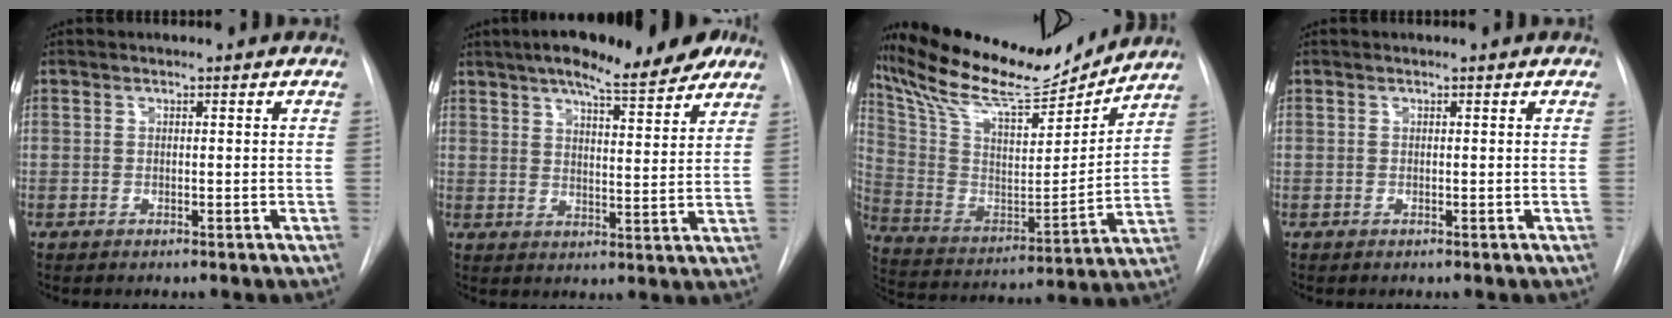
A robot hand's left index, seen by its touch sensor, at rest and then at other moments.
{"total": 15.9, "force": [12.1, 3.1, 9.8], "torque": [-0.149, 0.011, 0.158]}
{"total": 21.0, "force": [19.0, 3.1, 8.4], "torque": [-0.163, -0.016, 0.319]}
{"total": 0.0}